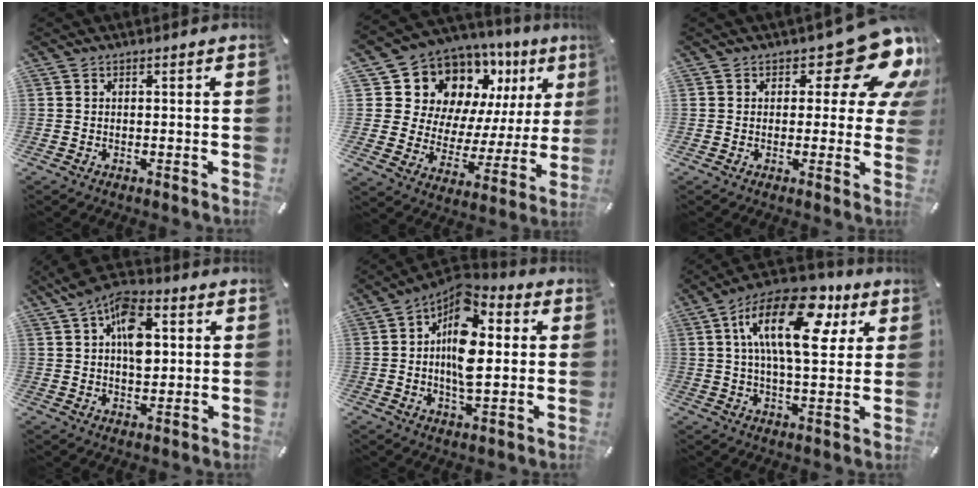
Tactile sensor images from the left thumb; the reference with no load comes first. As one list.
[{"total": 14.3, "force": [9.5, 9.9, 4.1], "torque": [-0.064, -0.097, 0.174]}, {"total": 14.4, "force": [7.5, 6.5, 10.4], "torque": [-0.122, -0.056, 0.124]}, {"total": 12.5, "force": [3.4, 7.8, 9.2], "torque": [-0.143, -0.003, 0.060]}, {"total": 14.4, "force": [2.3, 7.9, 11.8], "torque": [-0.211, -0.017, 0.037]}, {"total": 20.2, "force": [7.1, 9.4, 16.3], "torque": [-0.286, -0.021, 0.113]}]